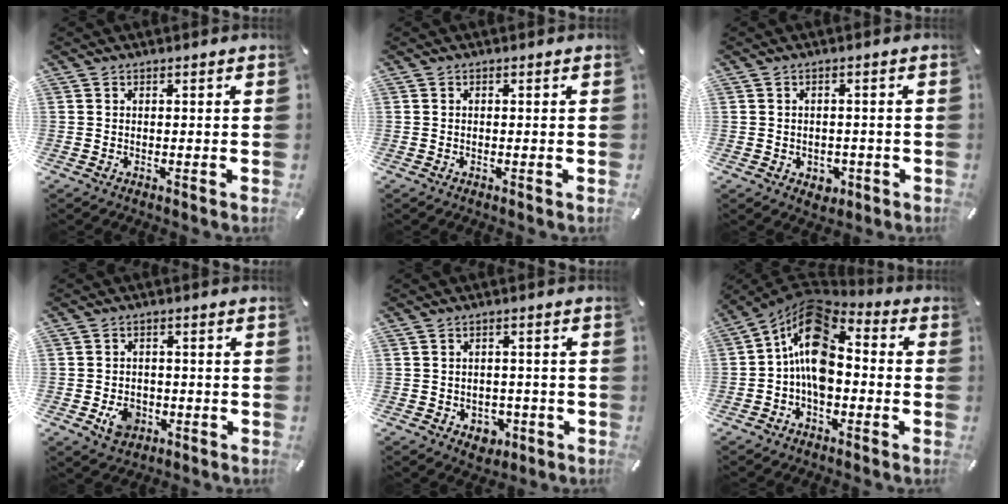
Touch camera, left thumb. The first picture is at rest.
{"total": 0.0}
{"total": 3.0, "force": [-0.7, 2.6, 1.3], "torque": [-0.016, 0.001, -0.015]}
{"total": 5.8, "force": [-1.8, 4.6, 2.9], "torque": [-0.043, 0.001, -0.032]}
{"total": 4.3, "force": [-1.3, 3.6, 1.9], "torque": [-0.017, 0.002, -0.025]}
{"total": 13.2, "force": [-0.6, 8.8, 9.9], "torque": [-0.191, -0.004, -0.016]}